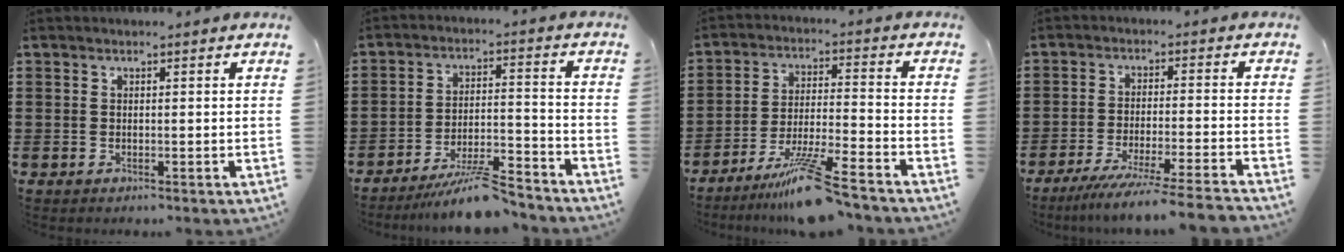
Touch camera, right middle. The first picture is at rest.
{"total": 8.2, "force": [-7.2, 0.6, 4.0], "torque": [-0.066, 0.004, -0.134]}
{"total": 10.2, "force": [-8.2, 0.2, 6.1], "torque": [-0.110, 0.000, -0.157]}
{"total": 6.3, "force": [-5.5, -0.8, 3.0], "torque": [-0.050, -0.020, -0.103]}